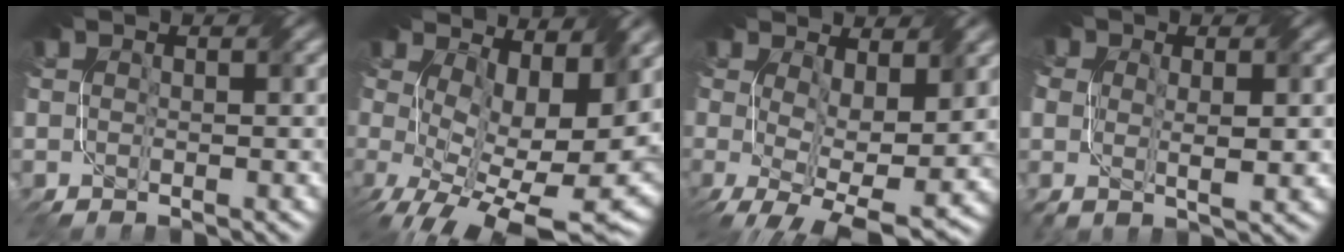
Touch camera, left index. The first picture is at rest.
{"total": 12.6, "force": [0.9, 7.2, 10.3], "torque": [-0.149, -0.021, 0.045]}
{"total": 9.6, "force": [-0.6, 5.5, 7.9], "torque": [-0.144, -0.032, 0.011]}
{"total": 3.6, "force": [0.6, 2.3, 2.8], "torque": [-0.044, 0.000, 0.011]}